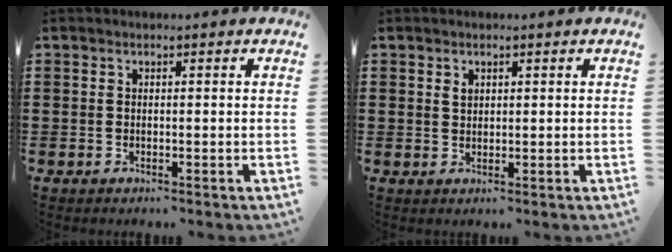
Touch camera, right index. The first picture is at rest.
{"total": 1.2, "force": [0.7, 0.9, 0.5], "torque": [-0.013, 0.003, 0.014]}